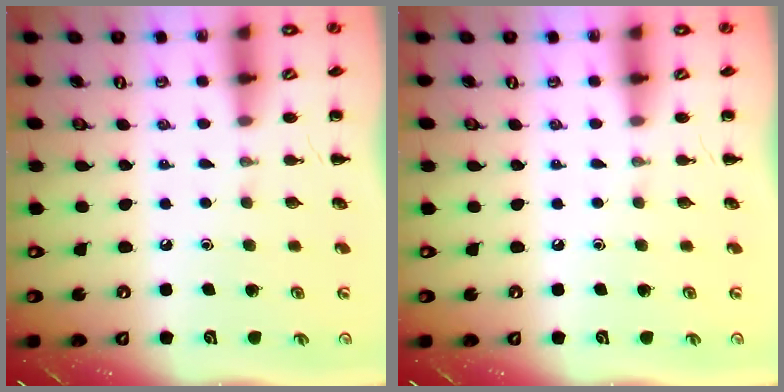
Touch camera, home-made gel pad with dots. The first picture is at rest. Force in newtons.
{"total": 0.0}